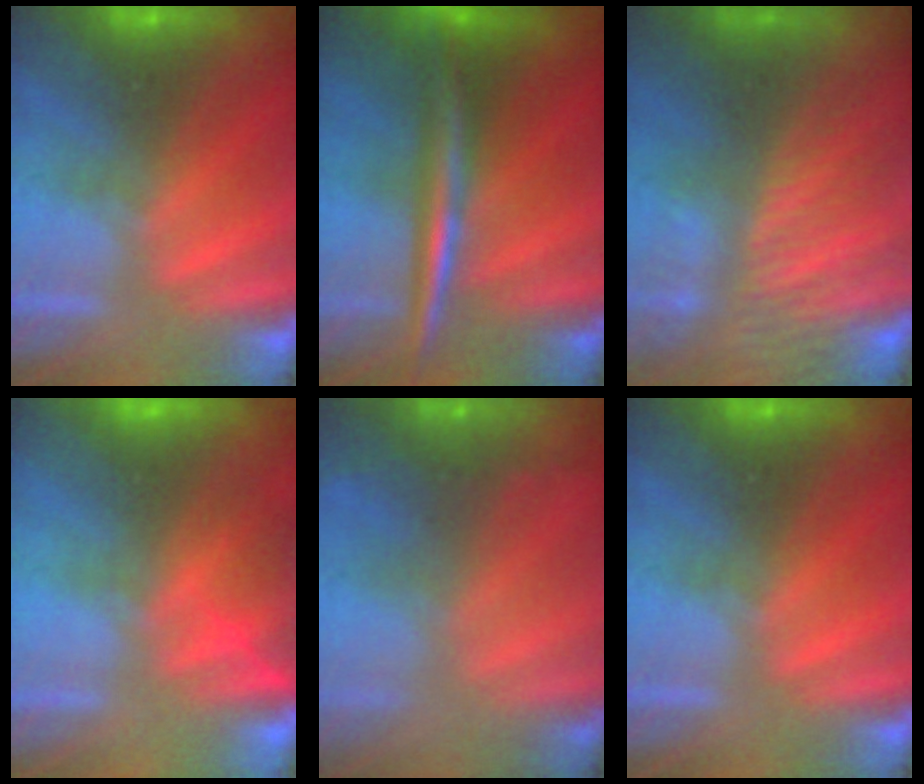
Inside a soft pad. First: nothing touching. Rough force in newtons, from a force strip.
{"total": 2.9}
{"total": 4.2}
{"total": 2.7}
{"total": 7.1}
{"total": 0.0}